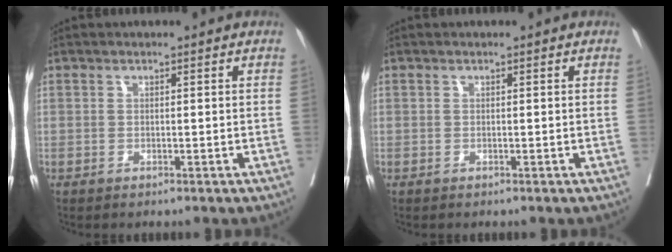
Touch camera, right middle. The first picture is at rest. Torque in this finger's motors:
{"motor_torque": [0.27, -0.21, 0.05, 0.00]}